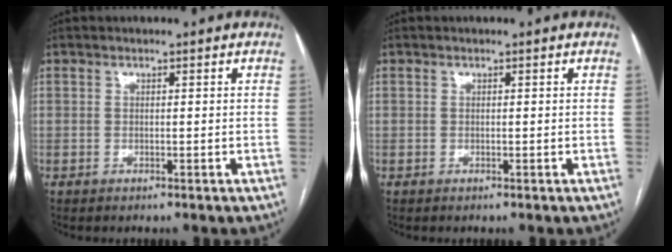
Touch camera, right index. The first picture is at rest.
{"total": 0.0}